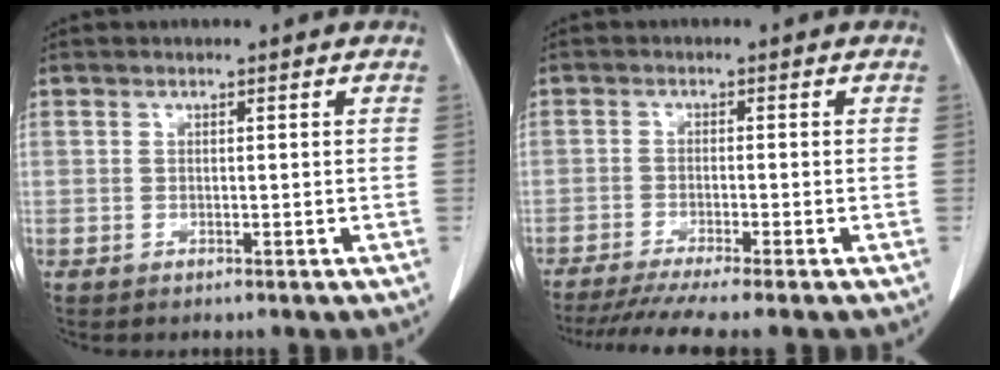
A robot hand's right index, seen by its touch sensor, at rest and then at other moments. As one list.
[{"total": 9.6, "force": [-8.2, -1.0, 5.0], "torque": [-0.064, -0.024, -0.129]}]